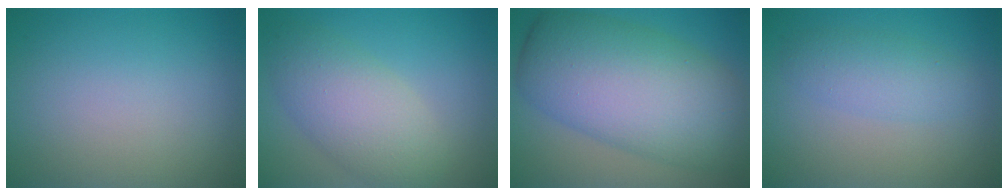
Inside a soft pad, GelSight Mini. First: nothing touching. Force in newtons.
{"total": 5.8, "press": 5.8, "slide": 0.1}
{"total": 11.6, "press": 11.6, "slide": 0.3}
{"total": 2.7, "press": 2.7, "slide": 0.0}